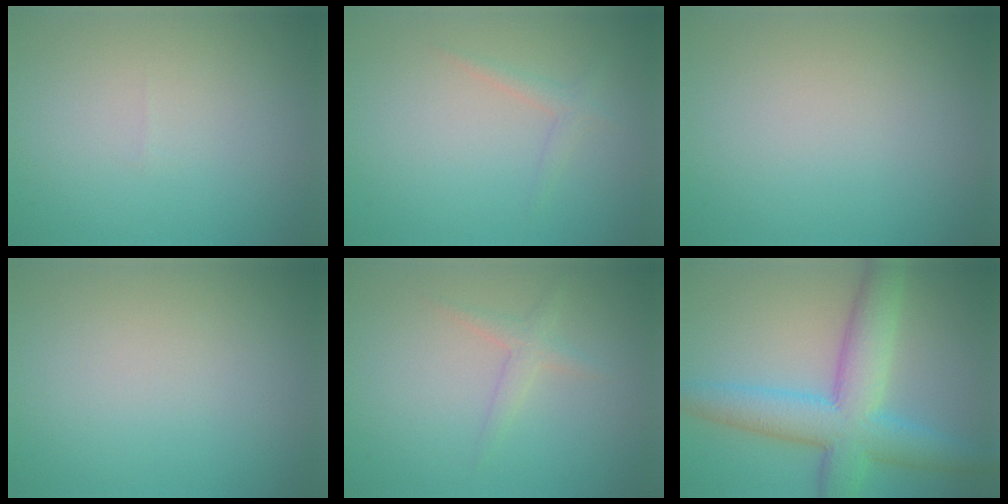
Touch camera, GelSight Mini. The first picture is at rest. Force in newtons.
{"total": 1.2, "press": 1.2, "slide": 0.0}
{"total": 0.0}
{"total": 0.0}
{"total": 1.6, "press": 1.6, "slide": 0.0}
{"total": 8.6, "press": 8.6, "slide": 0.0}